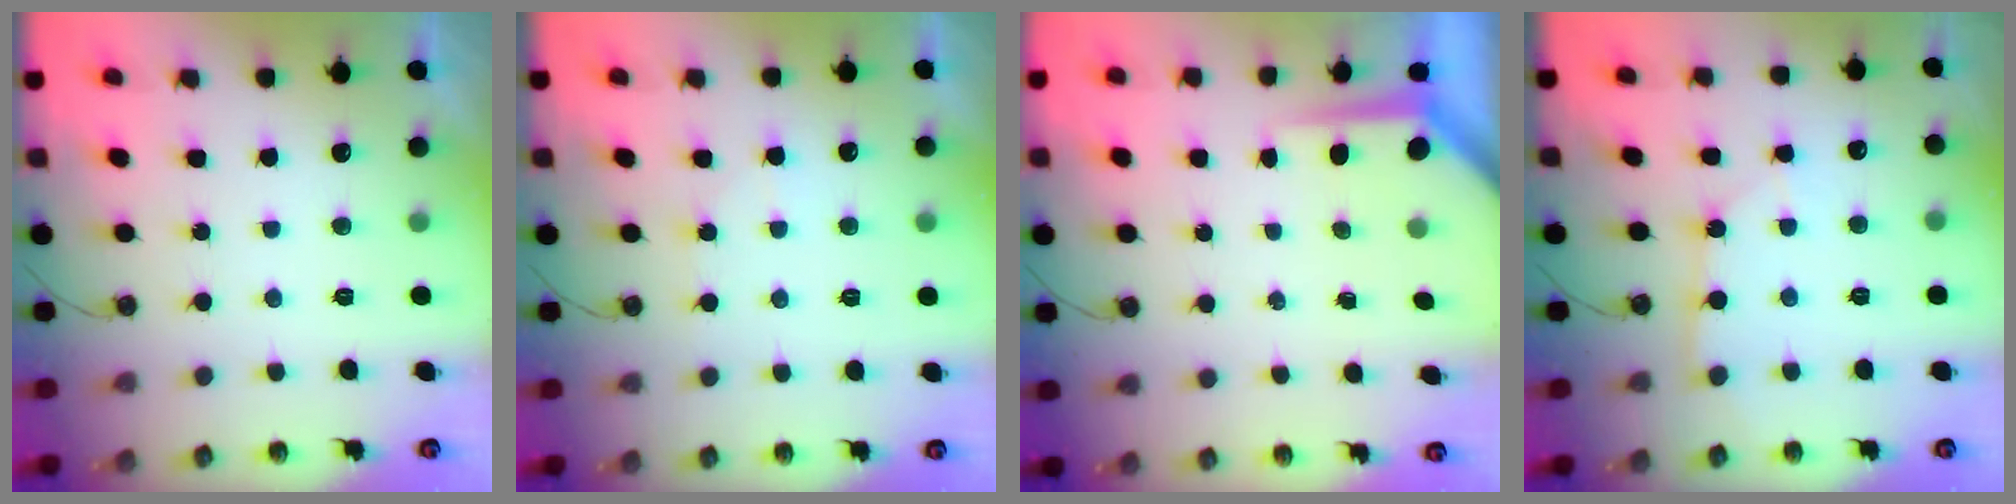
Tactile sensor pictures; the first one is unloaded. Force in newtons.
{"total": 3.0, "press": 3.0, "slide": 0.6}
{"total": 4.0, "press": 3.9, "slide": 0.3}
{"total": 4.8, "press": 4.8, "slide": 0.4}